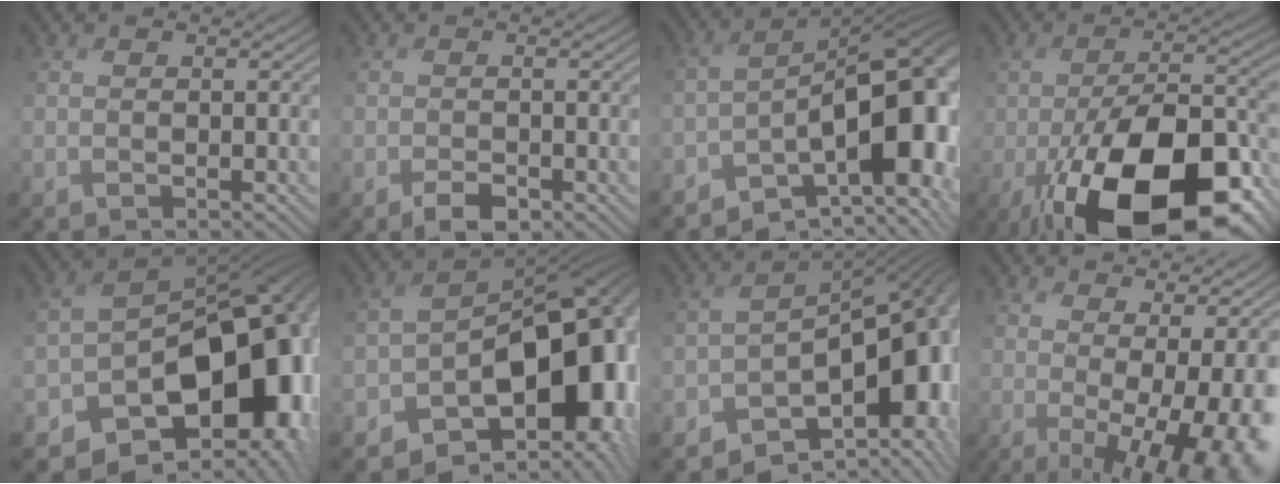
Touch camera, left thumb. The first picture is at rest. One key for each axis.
{"total": 2.4, "fx": -1.7, "fy": 1.0, "fz": 1.3, "tx": -0.017, "ty": -0.002, "tz": -0.033}
{"total": 14.4, "fx": -5.6, "fy": 6.3, "fz": 11.7, "tx": -0.147, "ty": -0.012, "tz": -0.088}
{"total": 18.3, "fx": -7.9, "fy": 8.3, "fz": 14.3, "tx": -0.225, "ty": -0.032, "tz": -0.113}
{"total": 18.1, "fx": -6.8, "fy": 11.4, "fz": 12.3, "tx": -0.166, "ty": -0.037, "tz": -0.080}
{"total": 16.5, "fx": -5.6, "fy": 9.7, "fz": 12.2, "tx": -0.155, "ty": -0.028, "tz": -0.076}
{"total": 12.6, "fx": -5.6, "fy": 6.3, "fz": 9.4, "tx": -0.122, "ty": -0.027, "tz": -0.089}
{"total": 11.1, "fx": 1.2, "fy": 3.1, "fz": 10.6, "tx": -0.135, "ty": 0.004, "tz": 0.039}